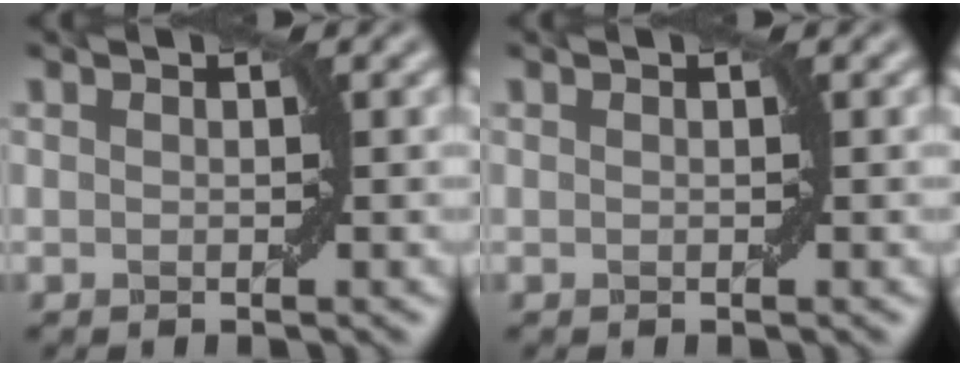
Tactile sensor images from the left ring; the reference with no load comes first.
{"total": 0.0}